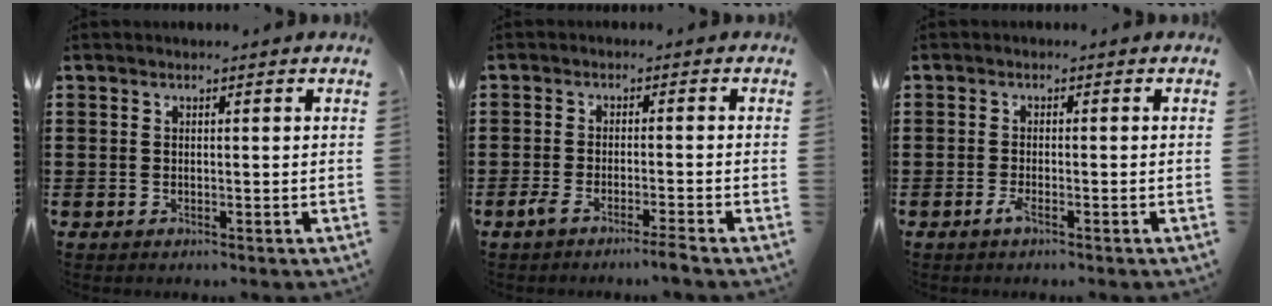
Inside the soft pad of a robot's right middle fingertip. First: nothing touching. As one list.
[{"total": 3.1, "force": [-2.5, -0.3, 1.9], "torque": [-0.038, -0.006, -0.047]}, {"total": 1.7, "force": [-1.0, 0.1, 1.3], "torque": [-0.032, -0.007, -0.021]}]